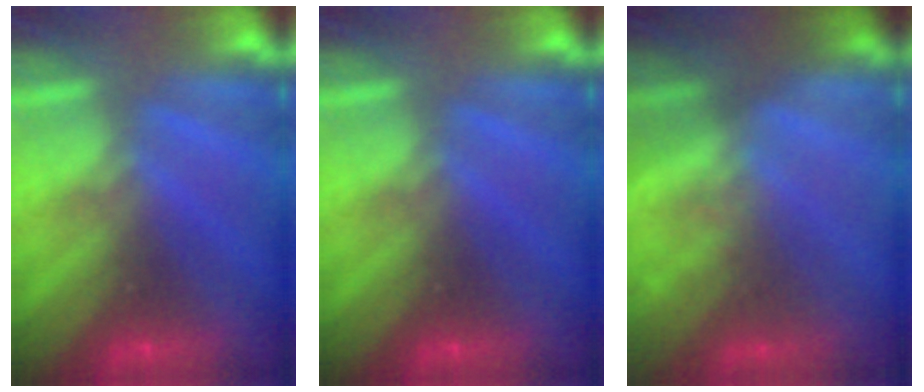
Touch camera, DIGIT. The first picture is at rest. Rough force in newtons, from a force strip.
{"total": 0.0}
{"total": 1.4}